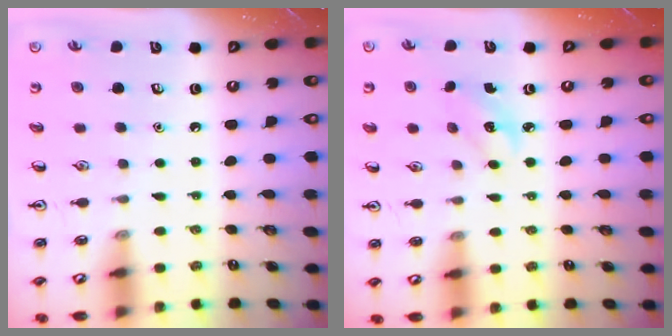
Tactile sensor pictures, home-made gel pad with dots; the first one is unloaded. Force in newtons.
{"total": 2.7, "press": 2.6, "slide": 0.7}